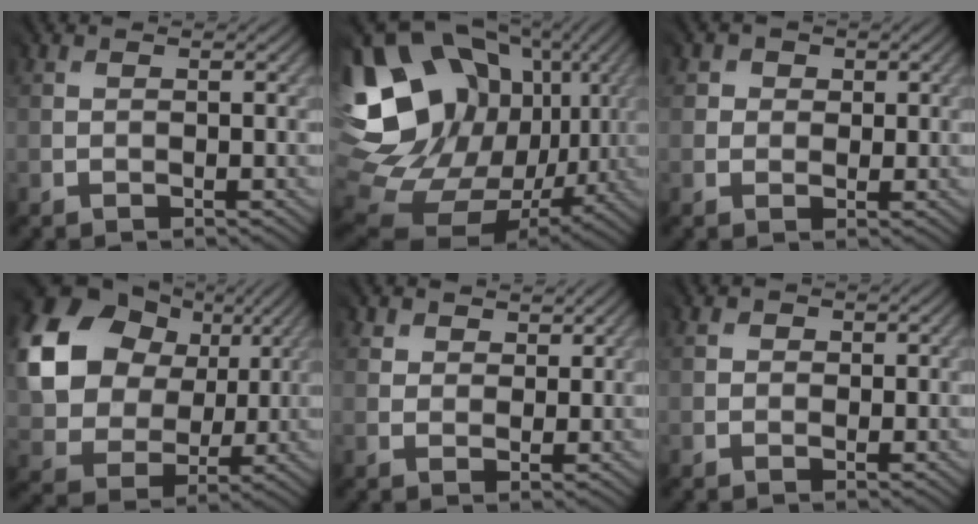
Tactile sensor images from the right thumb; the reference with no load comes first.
{"total": 19.9, "force": [4.1, 15.8, 11.5], "torque": [-0.286, -0.010, 0.113]}
{"total": 1.9, "force": [0.8, 1.7, -0.5], "torque": [0.001, -0.002, 0.009]}
{"total": 18.5, "force": [6.9, 14.8, 8.6], "torque": [-0.273, 0.050, 0.146]}
{"total": 3.0, "force": [2.6, 1.5, -0.1], "torque": [-0.013, -0.001, 0.045]}
{"total": 1.2, "force": [0.8, 0.8, -0.1], "torque": [-0.001, 0.002, 0.011]}